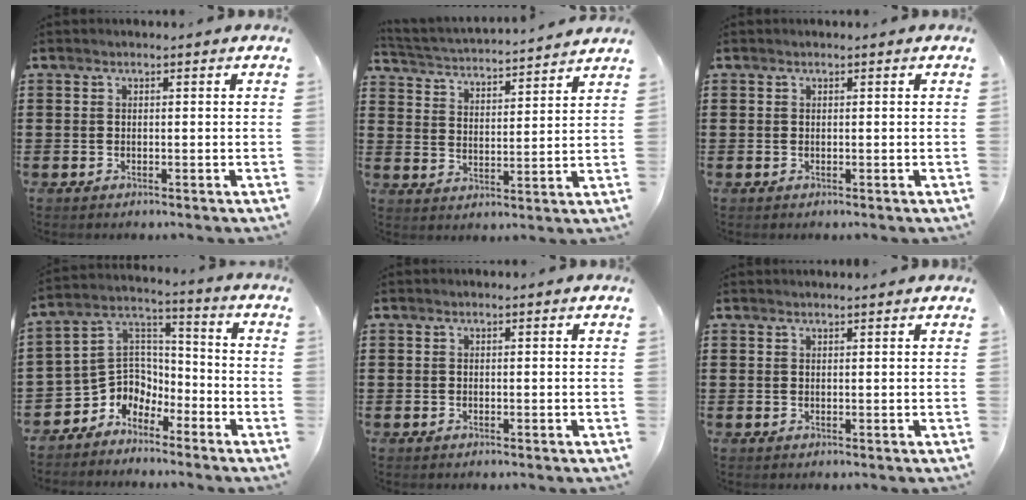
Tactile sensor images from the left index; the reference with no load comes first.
{"total": 3.0, "force": [2.9, -0.3, 0.0], "torque": [-0.022, -0.030, 0.042]}
{"total": 0.0}
{"total": 5.9, "force": [-4.1, 4.3, 0.1], "torque": [-0.030, -0.009, -0.085]}
{"total": 0.0}
{"total": 0.7, "force": [0.6, -0.1, 0.1], "torque": [-0.003, -0.002, 0.013]}